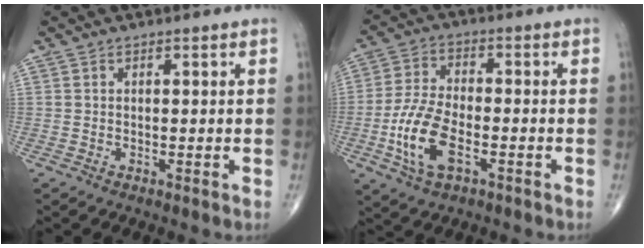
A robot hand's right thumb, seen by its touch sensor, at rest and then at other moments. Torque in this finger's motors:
{"motor_torque": [0.45, -0.01, 1.00, -0.08, 0.32]}